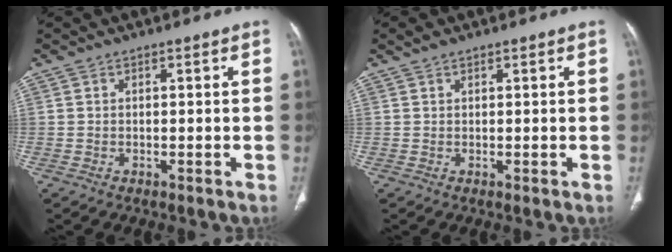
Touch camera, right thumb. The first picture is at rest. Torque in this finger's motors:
{"motor_torque": [-0.68, 0.99, 0.51, -0.06, -0.02]}